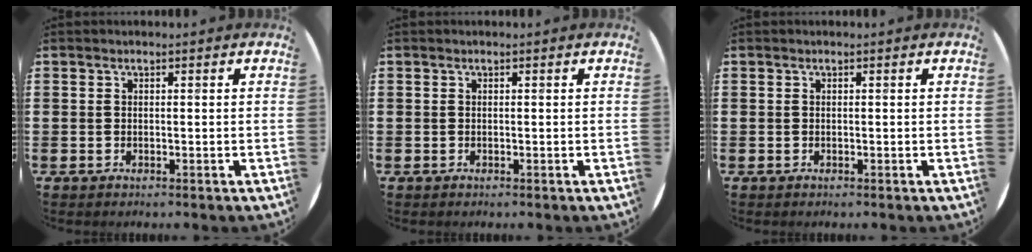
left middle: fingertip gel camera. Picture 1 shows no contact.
{"total": 0.0}
{"total": 0.0}